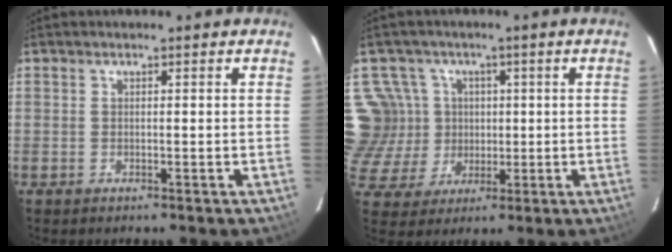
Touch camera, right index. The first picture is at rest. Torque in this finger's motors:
{"motor_torque": [-0.04, 0.11, -0.10, -0.14]}